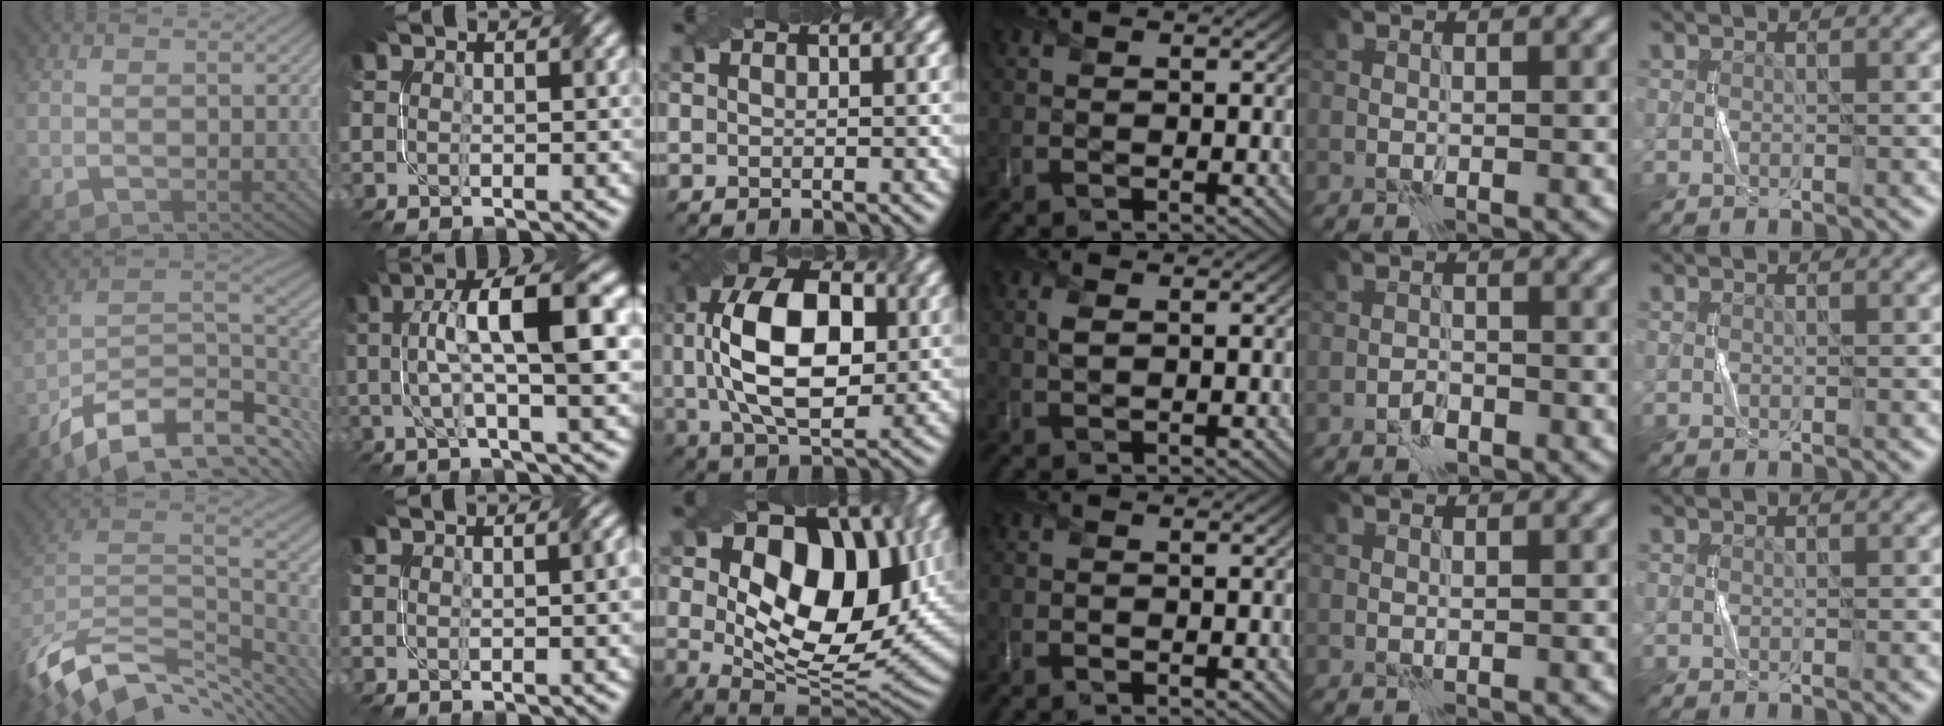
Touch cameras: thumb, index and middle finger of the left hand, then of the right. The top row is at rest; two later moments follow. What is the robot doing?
{"motion": "twist", "object": "screw"}